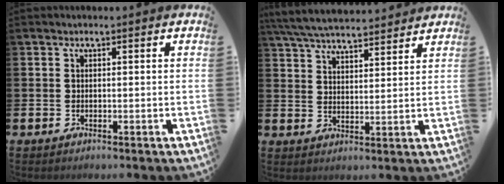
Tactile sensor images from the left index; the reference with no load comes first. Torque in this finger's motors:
{"motor_torque": [1.02, -1.11, 0.63, 0.21]}